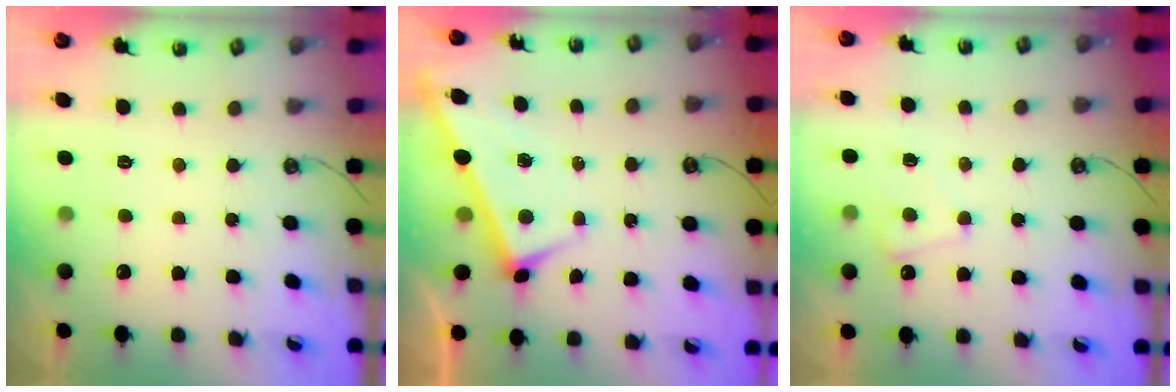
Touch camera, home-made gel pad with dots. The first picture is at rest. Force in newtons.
{"total": 3.1, "press": 3.1, "slide": 0.0}
{"total": 0.5, "press": 0.1, "slide": 0.5}